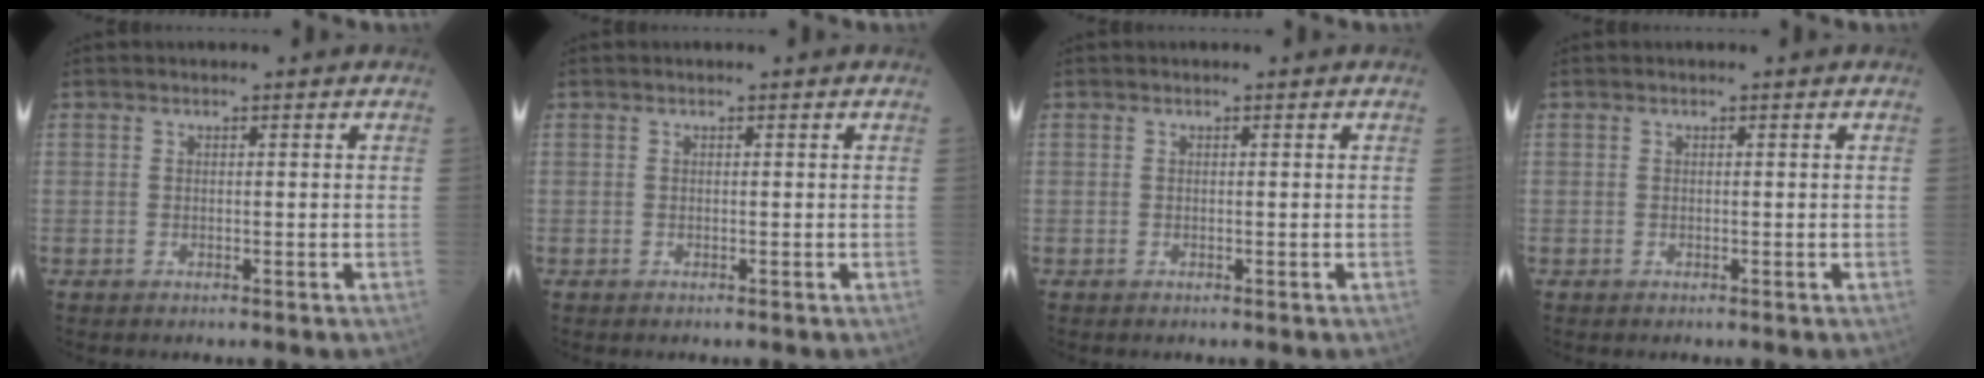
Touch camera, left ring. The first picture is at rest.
{"total": 0.0}
{"total": 0.0}
{"total": 0.0}